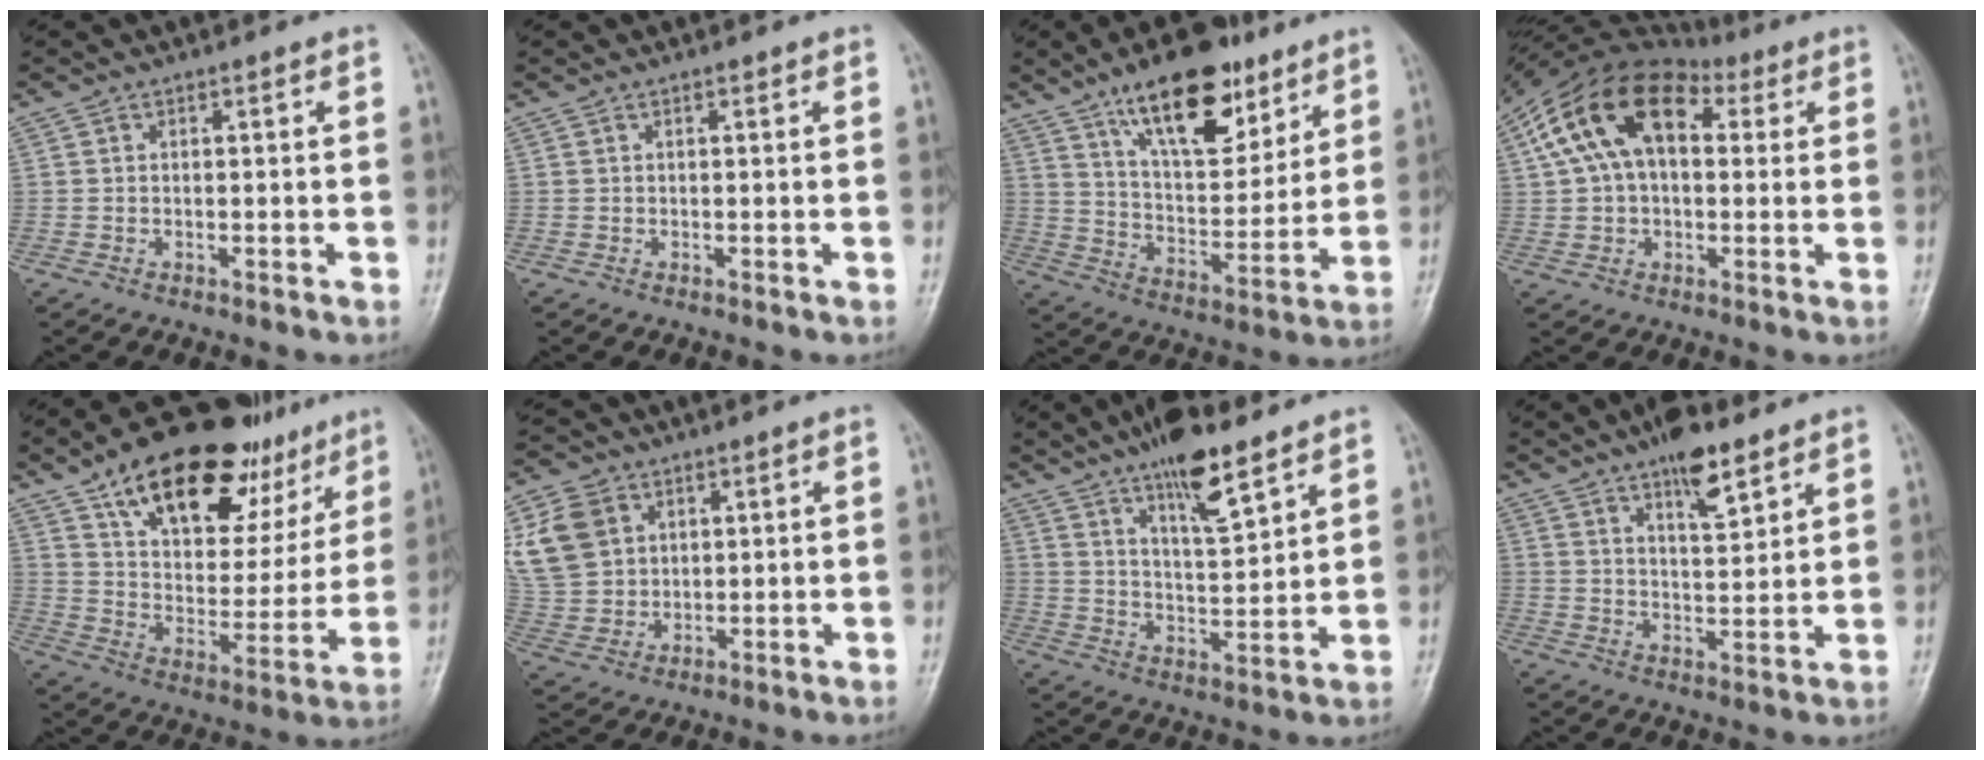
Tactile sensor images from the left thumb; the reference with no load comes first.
{"total": 0.0}
{"total": 18.8, "force": [11.6, 8.2, 12.3], "torque": [-0.148, -0.056, 0.196]}
{"total": 16.9, "force": [4.6, 10.4, 12.4], "torque": [-0.218, 0.036, 0.072]}
{"total": 26.4, "force": [15.9, 13.5, 16.2], "torque": [-0.199, -0.028, 0.251]}
{"total": 11.4, "force": [3.9, 9.0, 5.8], "torque": [-0.102, -0.006, 0.082]}
{"total": 12.2, "force": [8.2, 3.4, 8.3], "torque": [-0.119, -0.049, 0.139]}
{"total": 8.7, "force": [5.7, 3.0, 5.8], "torque": [-0.073, -0.033, 0.091]}